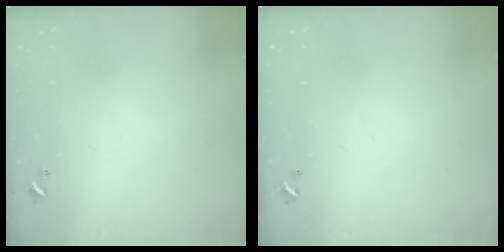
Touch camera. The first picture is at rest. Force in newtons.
{"total": 3.0, "press": 3.0, "slide": 0.1}